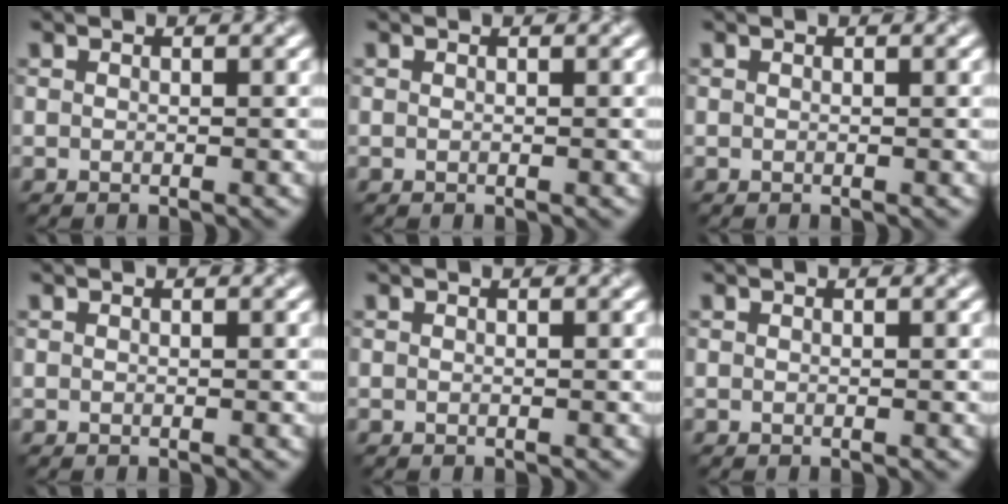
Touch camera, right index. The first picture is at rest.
{"total": 0.0}
{"total": 0.0}
{"total": 0.0}
{"total": 0.0}
{"total": 0.0}